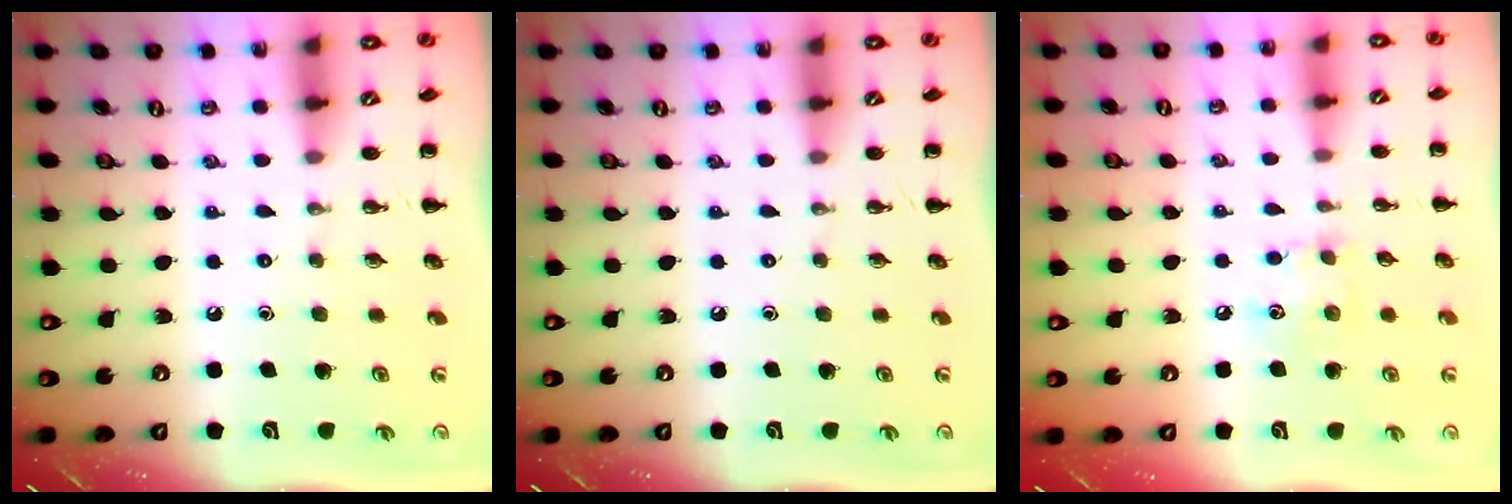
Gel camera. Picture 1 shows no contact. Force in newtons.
{"total": 0.0}
{"total": 6.0, "press": 5.8, "slide": 1.4}